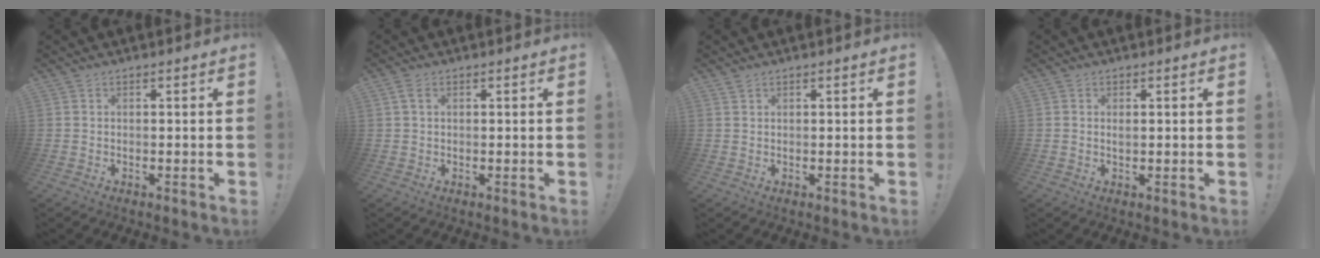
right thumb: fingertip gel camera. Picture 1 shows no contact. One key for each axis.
{"total": 2.3, "fx": 0.9, "fy": 1.4, "fz": 1.6, "tx": -0.027, "ty": 0.002, "tz": 0.016}
{"total": 0.9, "fx": 0.8, "fy": 0.4, "fz": 0.3, "tx": -0.013, "ty": 0.002, "tz": 0.017}
{"total": 0.7, "fx": 0.2, "fy": 0.5, "fz": 0.4, "tx": -0.006, "ty": 0.002, "tz": 0.004}